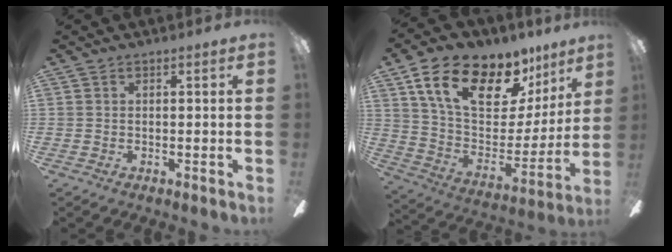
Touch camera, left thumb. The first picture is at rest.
{"total": 21.6, "force": [13.1, 11.2, 13.0], "torque": [-0.210, -0.073, 0.233]}